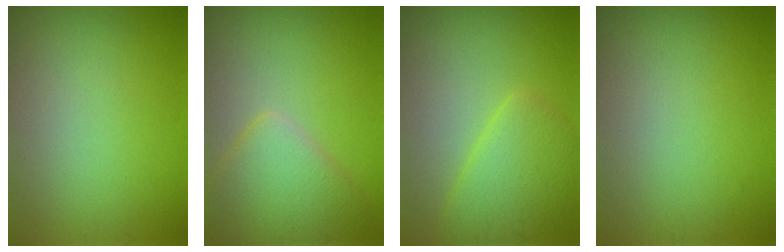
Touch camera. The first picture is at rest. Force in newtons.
{"total": 5.5, "press": 5.5, "slide": 0.3}
{"total": 4.2, "press": 4.2, "slide": 0.3}
{"total": 0.0}